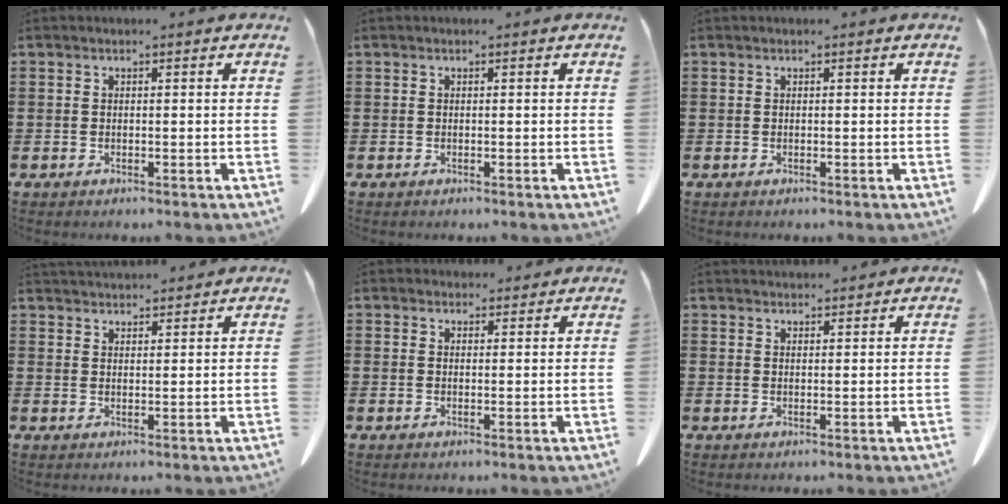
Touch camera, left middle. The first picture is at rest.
{"total": 0.0}
{"total": 0.0}
{"total": 2.9, "force": [2.9, 0.2, 0.0], "torque": [-0.008, -0.007, 0.056]}
{"total": 2.0, "force": [1.9, 0.6, 0.1], "torque": [0.002, -0.002, 0.035]}
{"total": 2.0, "force": [1.9, 0.2, 0.1], "torque": [-0.007, -0.001, 0.038]}